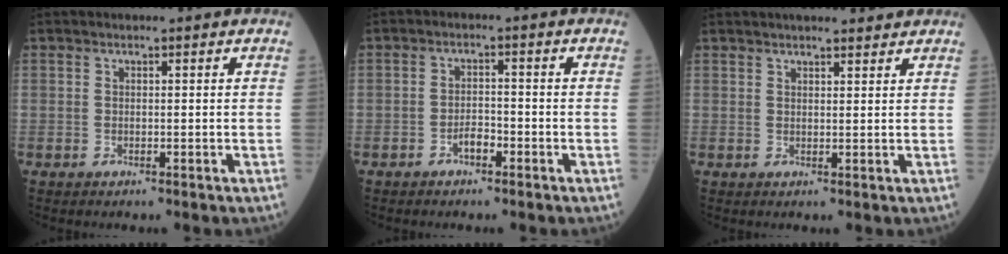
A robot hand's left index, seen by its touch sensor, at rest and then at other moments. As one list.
[{"total": 2.3, "force": [-1.6, 0.8, 1.4], "torque": [-0.021, 0.003, -0.031]}, {"total": 6.3, "force": [5.6, 1.1, 2.5], "torque": [-0.030, 0.020, 0.074]}]